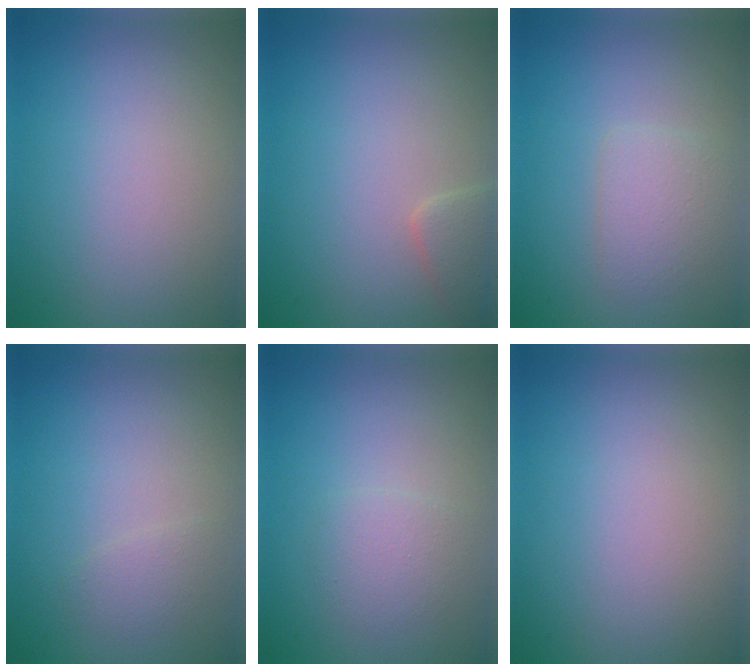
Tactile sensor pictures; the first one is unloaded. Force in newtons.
{"total": 1.8, "press": 1.8, "slide": 0.1}
{"total": 2.2, "press": 2.2, "slide": 0.1}
{"total": 1.2, "press": 1.2, "slide": 0.0}
{"total": 2.9, "press": 2.9, "slide": 0.2}
{"total": 0.0}